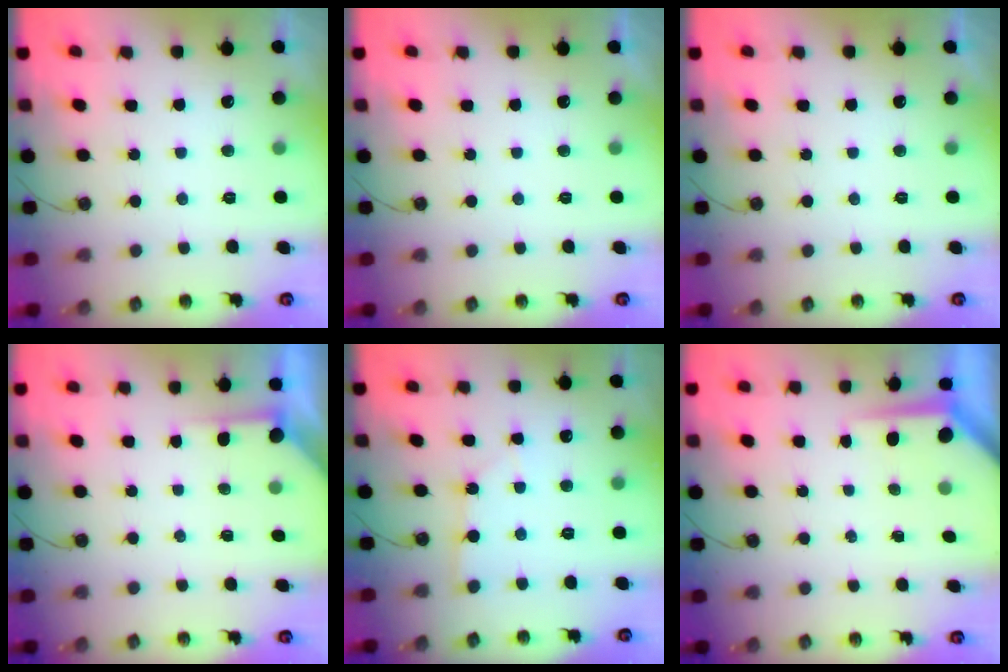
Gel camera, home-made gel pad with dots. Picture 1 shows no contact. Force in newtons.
{"total": 0.0}
{"total": 0.0}
{"total": 2.2, "press": 2.2, "slide": 0.3}
{"total": 1.3, "press": 1.3, "slide": 0.1}
{"total": 4.0, "press": 3.9, "slide": 0.3}